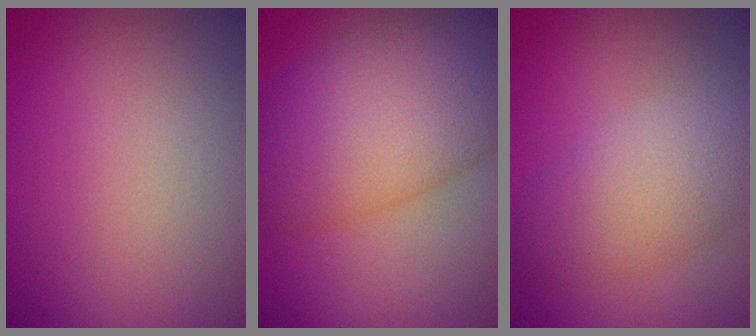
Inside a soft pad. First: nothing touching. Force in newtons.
{"total": 11.0, "press": 11.0, "slide": 0.3}
{"total": 5.2, "press": 5.2, "slide": 0.2}